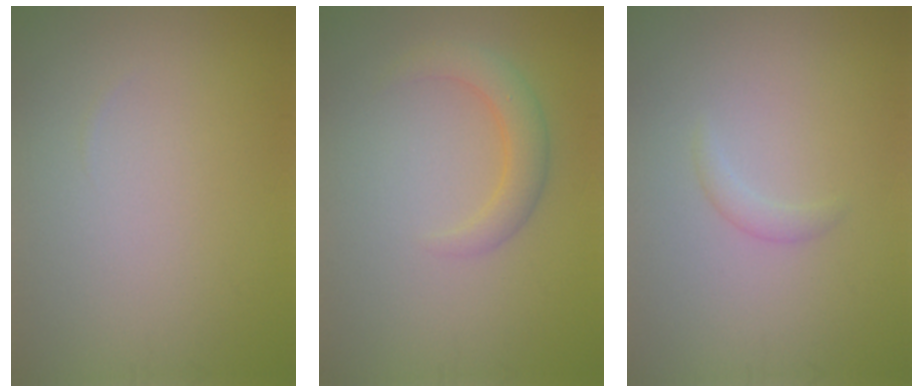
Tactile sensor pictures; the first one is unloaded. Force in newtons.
{"total": 2.6, "press": 2.6, "slide": 0.1}
{"total": 1.0, "press": 1.0, "slide": 0.0}